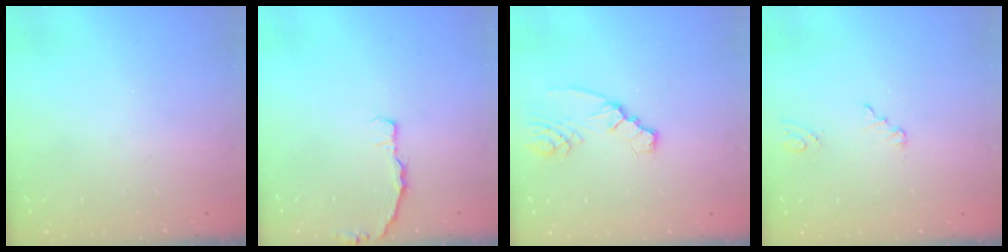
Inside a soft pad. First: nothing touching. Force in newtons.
{"total": 2.9, "press": 2.9, "slide": 0.5}
{"total": 2.8, "press": 2.7, "slide": 0.6}
{"total": 2.7, "press": 2.7, "slide": 0.4}